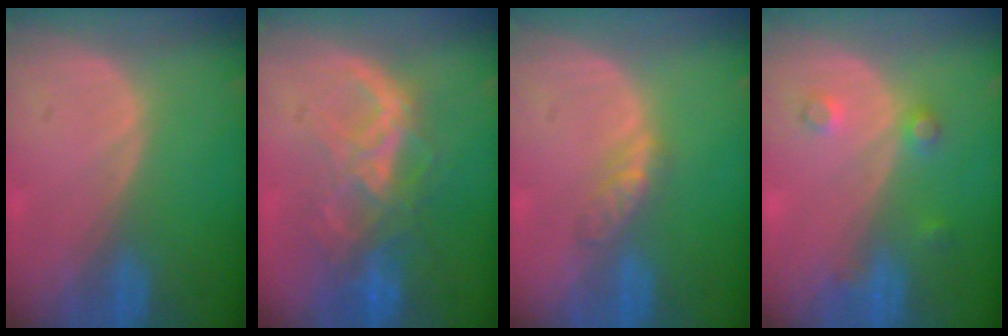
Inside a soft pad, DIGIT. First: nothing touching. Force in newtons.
{"total": 8.9, "press": 7.6, "slide": 4.7}
{"total": 3.1, "press": 2.8, "slide": 1.3}
{"total": 2.6, "press": 2.6, "slide": 0.3}